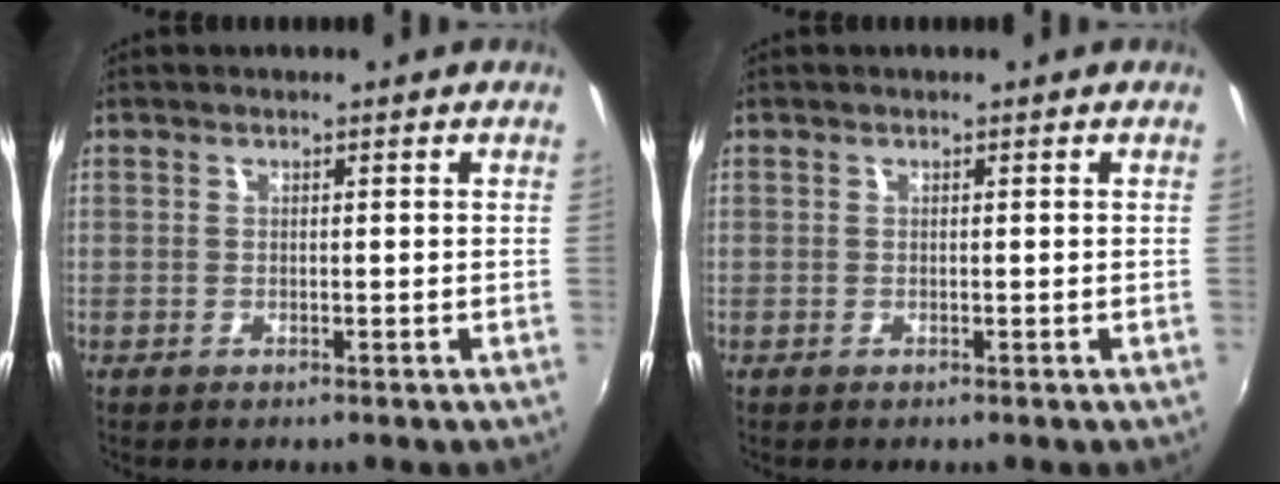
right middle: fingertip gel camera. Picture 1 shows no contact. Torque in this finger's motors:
{"motor_torque": [0.05, -0.20, 0.05, 0.00]}